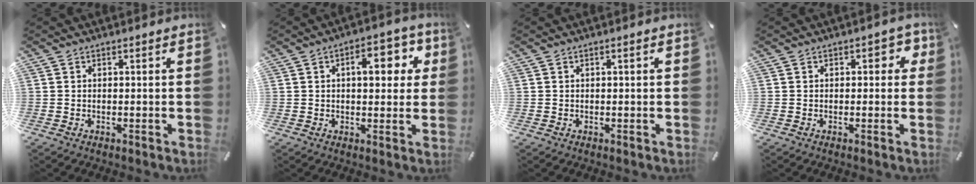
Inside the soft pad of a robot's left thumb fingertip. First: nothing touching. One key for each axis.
{"total": 9.9, "fx": 2.6, "fy": 5.3, "fz": 7.9, "tx": -0.092, "ty": -0.009, "tz": 0.033}
{"total": 0.6, "fx": 0.1, "fy": 0.2, "fz": 0.6, "tx": -0.010, "ty": 0.002, "tz": 0.000}
{"total": 3.2, "fx": 0.6, "fy": 2.1, "fz": 2.4, "tx": -0.025, "ty": 0.002, "tz": 0.003}